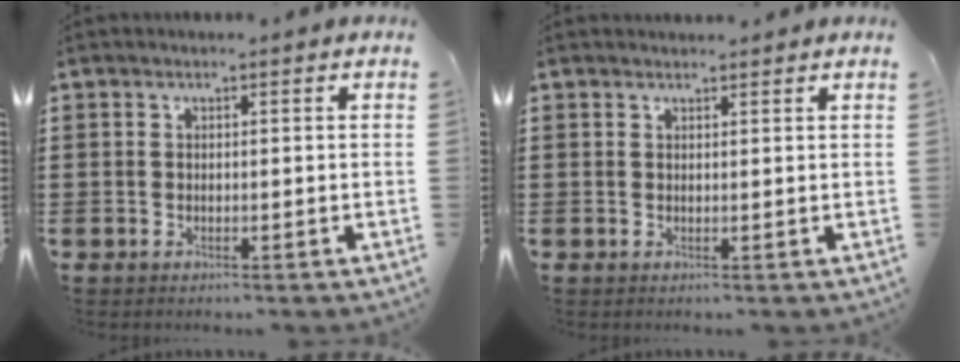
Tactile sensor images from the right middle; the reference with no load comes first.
{"total": 1.0, "force": [1.0, 0.0, -0.1], "torque": [-0.002, -0.003, 0.018]}